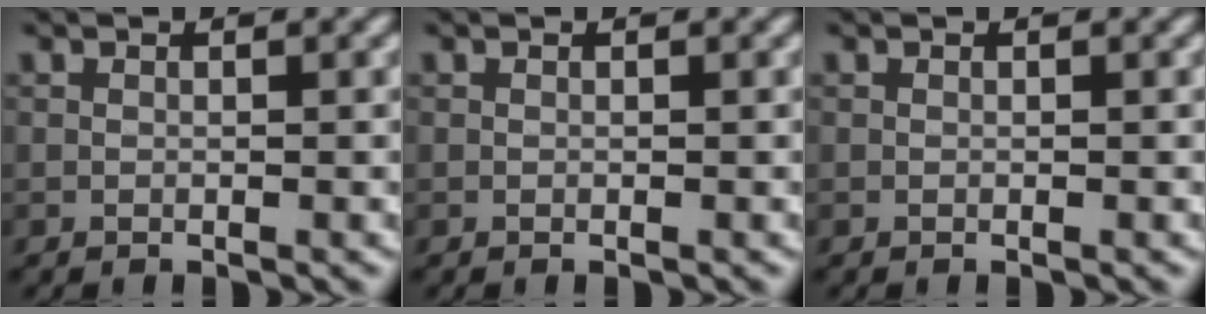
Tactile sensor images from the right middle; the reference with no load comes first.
{"total": 0.0}
{"total": 0.0}